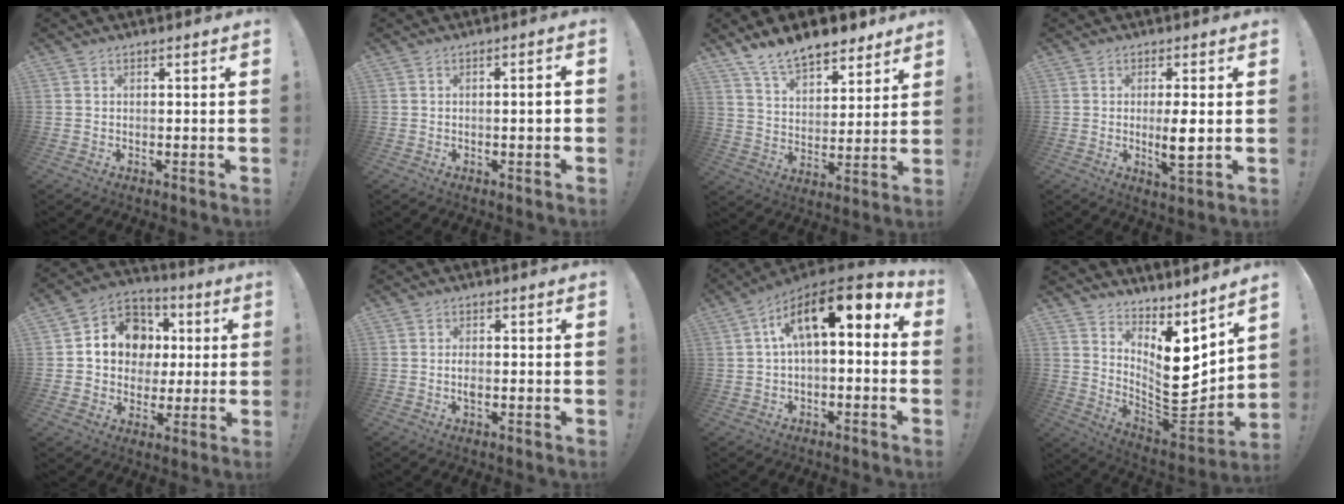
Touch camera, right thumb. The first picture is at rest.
{"total": 2.6, "force": [-0.2, 0.0, 2.6], "torque": [-0.036, -0.002, -0.006]}
{"total": 12.6, "force": [9.8, 5.5, 5.5], "torque": [-0.096, -0.068, 0.180]}
{"total": 5.9, "force": [0.1, 0.9, 5.8], "torque": [-0.089, -0.013, -0.001]}
{"total": 13.6, "force": [2.4, 12.1, 5.9], "torque": [-0.075, 0.001, 0.060]}
{"total": 1.6, "force": [-0.4, 0.6, 1.4], "torque": [-0.020, -0.001, -0.010]}
{"total": 12.9, "force": [4.4, 5.0, 11.1], "torque": [-0.189, -0.026, 0.071]}
{"total": 13.5, "force": [3.8, 7.1, 10.9], "torque": [-0.131, -0.046, 0.075]}